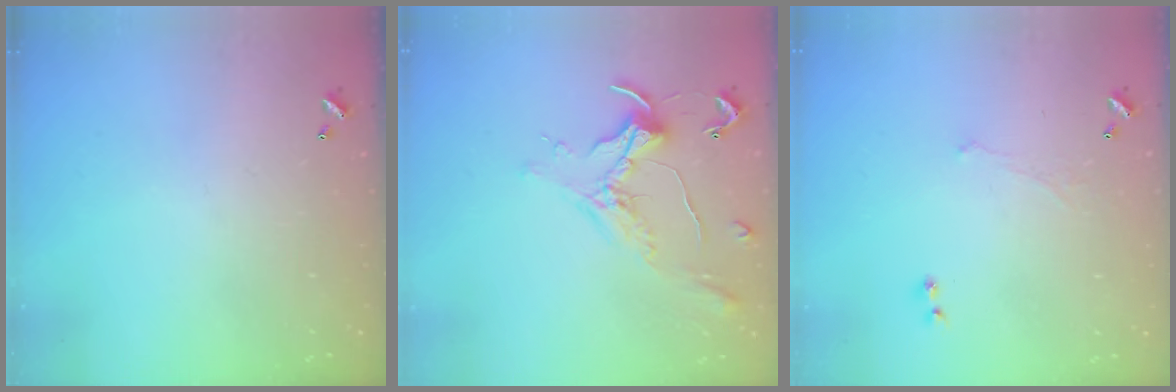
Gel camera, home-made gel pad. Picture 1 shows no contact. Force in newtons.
{"total": 1.1, "press": 1.0, "slide": 0.4}
{"total": 1.1, "press": 0.7, "slide": 0.9}